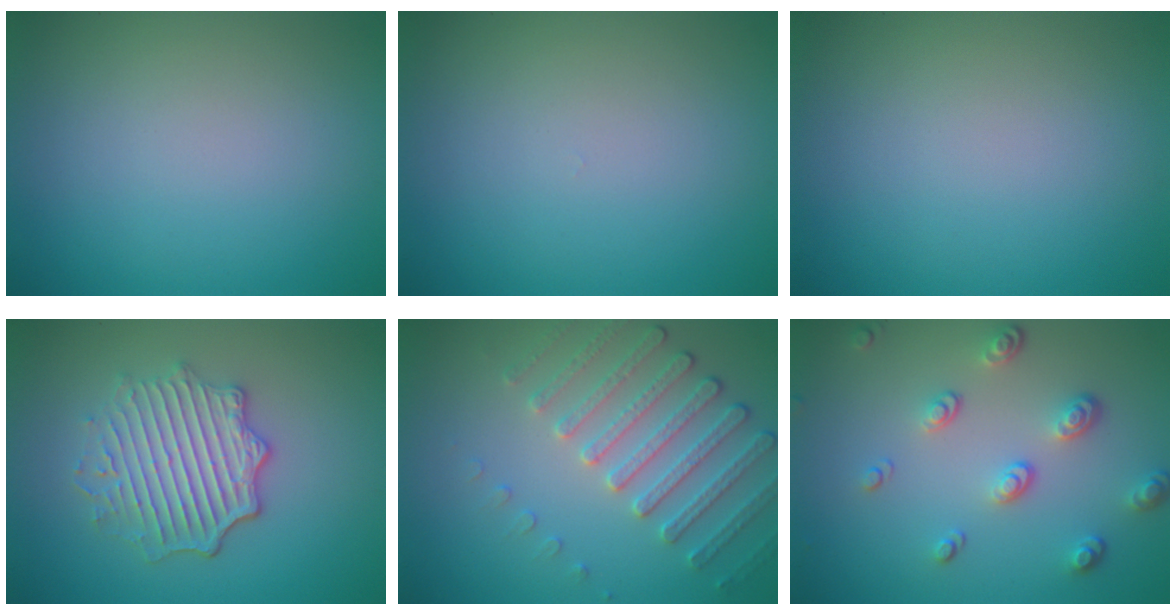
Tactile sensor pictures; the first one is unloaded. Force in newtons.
{"total": 0.0}
{"total": 0.0}
{"total": 4.9, "press": 4.1, "slide": 2.6}
{"total": 4.0, "press": 3.7, "slide": 1.6}
{"total": 3.4, "press": 2.6, "slide": 2.3}